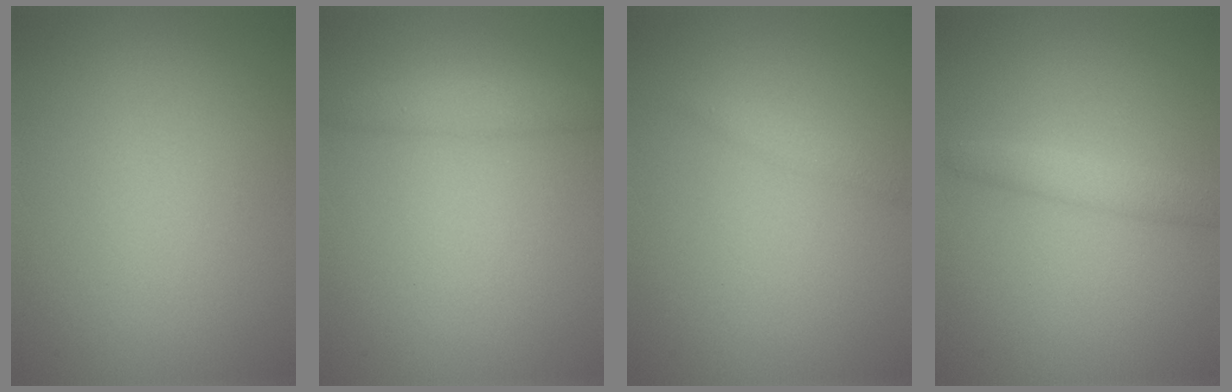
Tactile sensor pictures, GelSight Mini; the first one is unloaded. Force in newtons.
{"total": 2.0, "press": 2.0, "slide": 0.0}
{"total": 1.0, "press": 1.0, "slide": 0.0}
{"total": 2.0, "press": 2.0, "slide": 0.0}